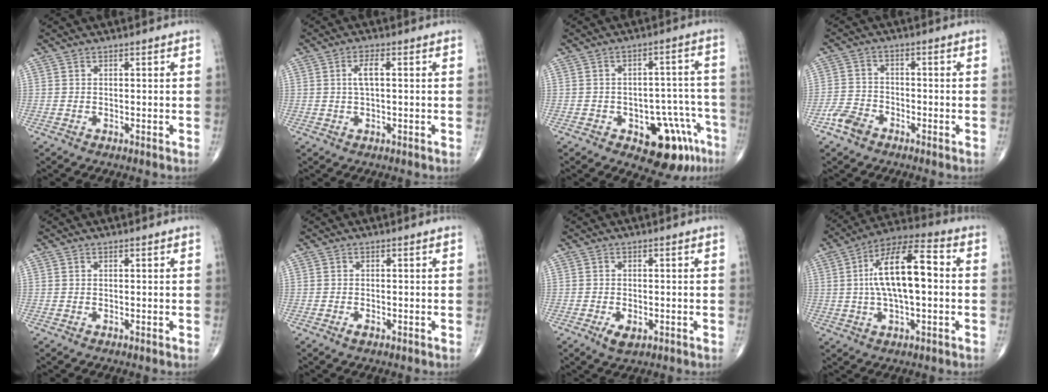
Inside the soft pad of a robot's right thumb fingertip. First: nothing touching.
{"total": 3.3, "force": [0.5, 1.1, 3.1], "torque": [-0.068, 0.008, 0.008]}
{"total": 12.8, "force": [-6.5, 6.5, 8.9], "torque": [-0.065, 0.047, -0.077]}
{"total": 4.8, "force": [-3.1, 3.1, 1.9], "torque": [-0.033, 0.018, -0.062]}
{"total": 0.0}
{"total": 1.2, "force": [-0.6, 0.6, 0.8], "torque": [-0.016, 0.001, -0.011]}
{"total": 3.2, "force": [-1.3, 1.7, 2.4], "torque": [-0.042, -0.001, -0.019]}
{"total": 15.7, "force": [1.0, 6.1, 14.4], "torque": [-0.254, 0.034, 0.009]}